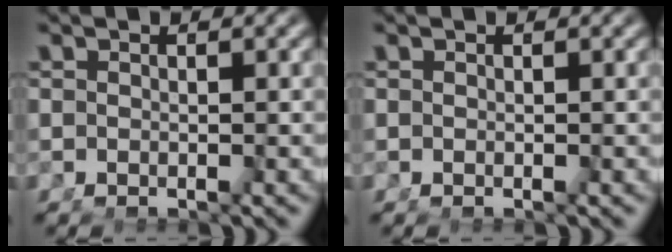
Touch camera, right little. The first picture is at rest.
{"total": 0.0}